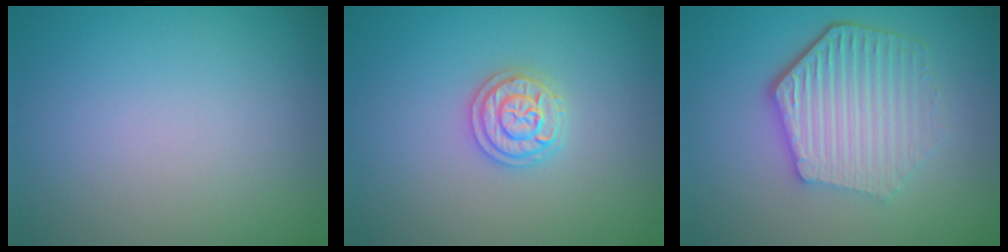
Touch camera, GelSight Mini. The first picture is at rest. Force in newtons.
{"total": 2.3, "press": 2.3, "slide": 0.5}
{"total": 5.9, "press": 4.5, "slide": 3.9}